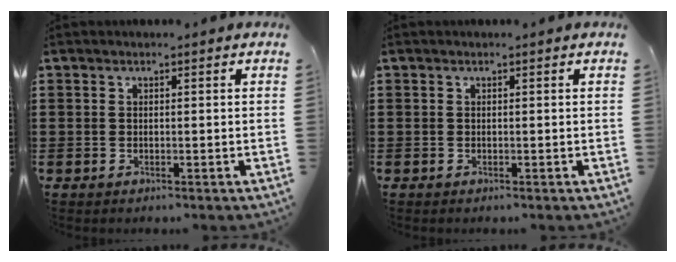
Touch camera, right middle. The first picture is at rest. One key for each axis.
{"total": 0.0}